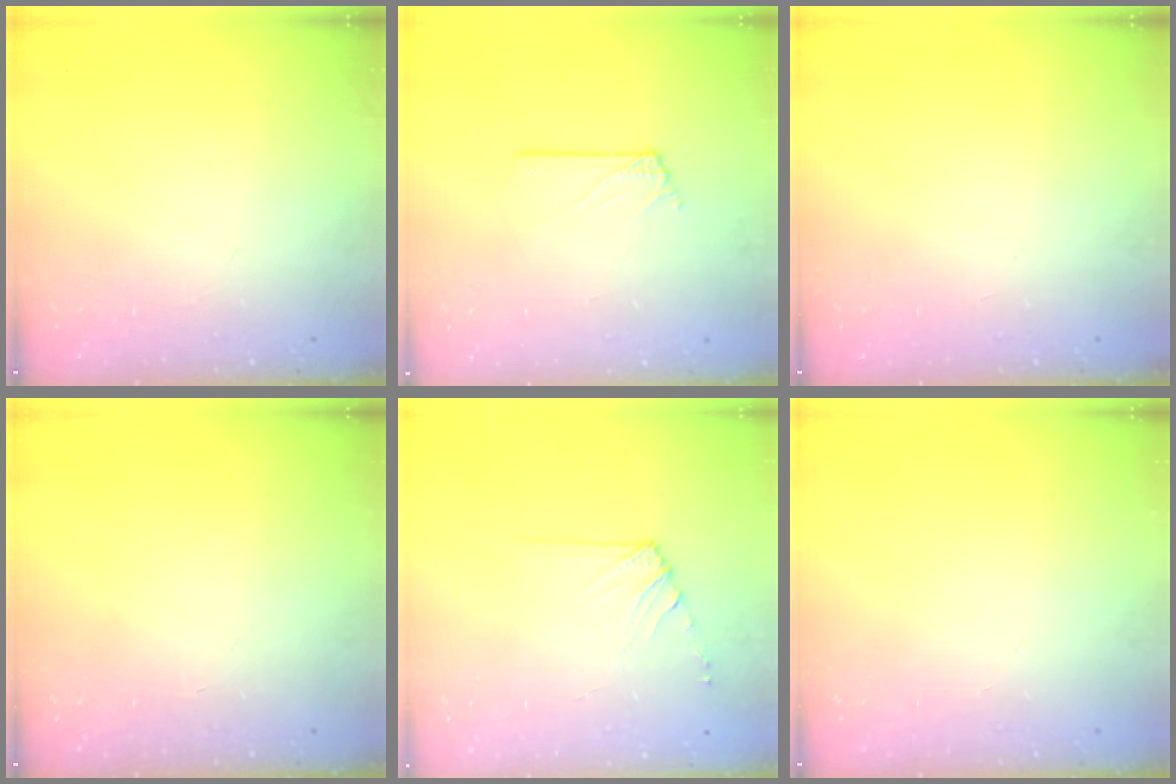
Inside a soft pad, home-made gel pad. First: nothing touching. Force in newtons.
{"total": 1.5, "press": 1.5, "slide": 0.1}
{"total": 0.0}
{"total": 0.0}
{"total": 6.8, "press": 6.7, "slide": 0.8}
{"total": 0.0}